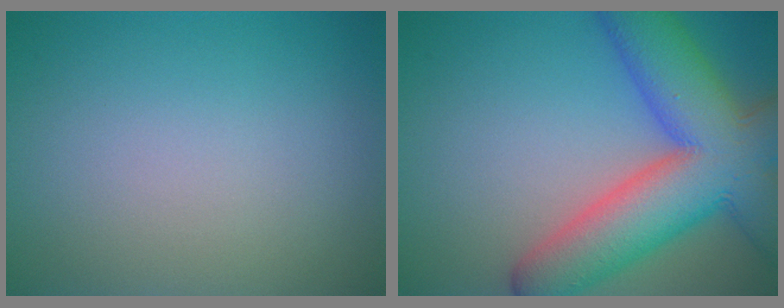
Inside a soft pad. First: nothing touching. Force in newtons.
{"total": 12.5, "press": 12.5, "slide": 0.5}